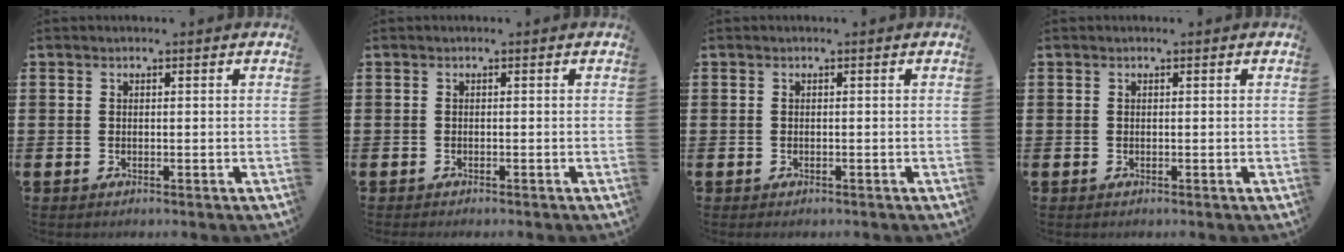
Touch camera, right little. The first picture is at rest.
{"total": 0.0}
{"total": 0.0}
{"total": 0.0}